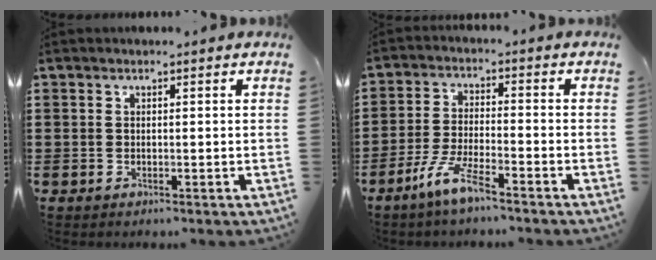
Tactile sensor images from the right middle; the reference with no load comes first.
{"total": 6.1, "force": [-4.4, 0.7, 4.2], "torque": [-0.100, -0.011, -0.086]}